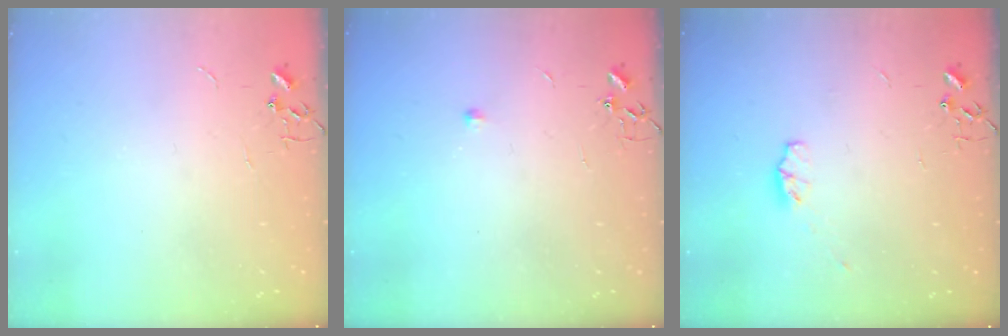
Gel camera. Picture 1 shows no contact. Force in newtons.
{"total": 5.0, "press": 5.0, "slide": 0.7}
{"total": 5.0, "press": 4.9, "slide": 0.7}